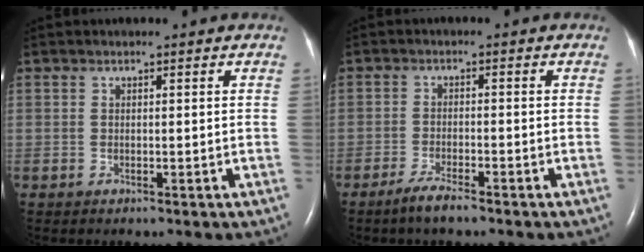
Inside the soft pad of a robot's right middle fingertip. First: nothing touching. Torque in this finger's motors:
{"motor_torque": [0.46, -0.33, 0.04, 0.02]}